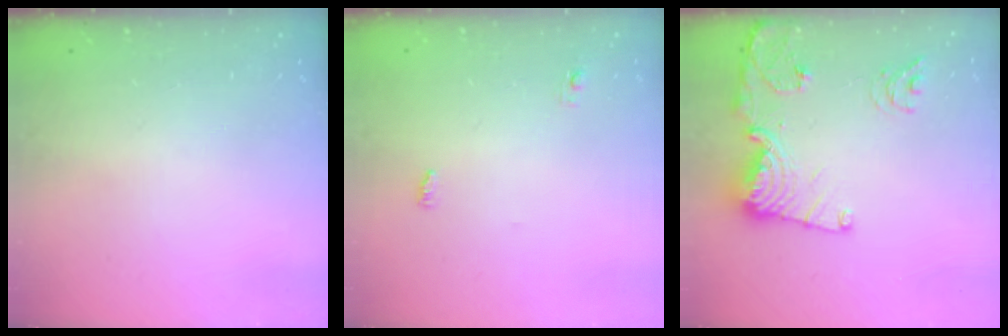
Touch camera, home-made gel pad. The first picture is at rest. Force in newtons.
{"total": 3.4, "press": 3.3, "slide": 0.9}
{"total": 14.6, "press": 14.6, "slide": 1.0}